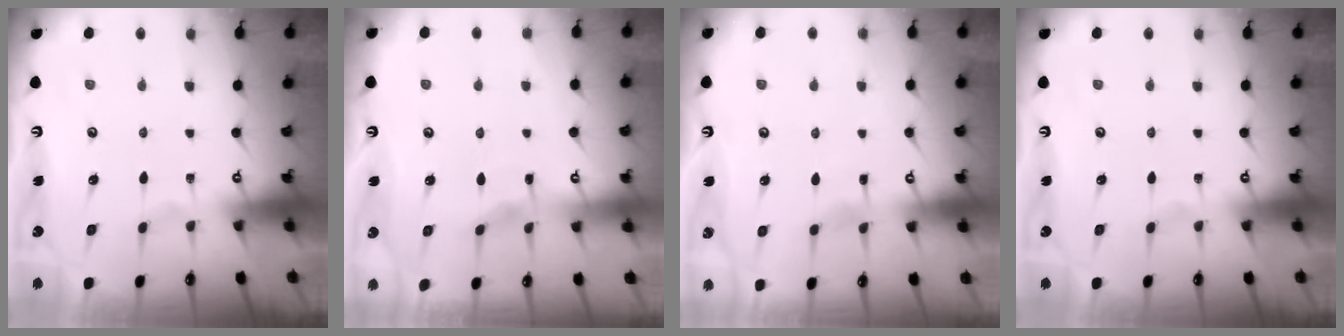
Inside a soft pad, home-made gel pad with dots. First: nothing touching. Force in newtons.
{"total": 3.2, "press": 3.2, "slide": 0.5}
{"total": 5.5, "press": 5.5, "slide": 0.5}
{"total": 0.0}